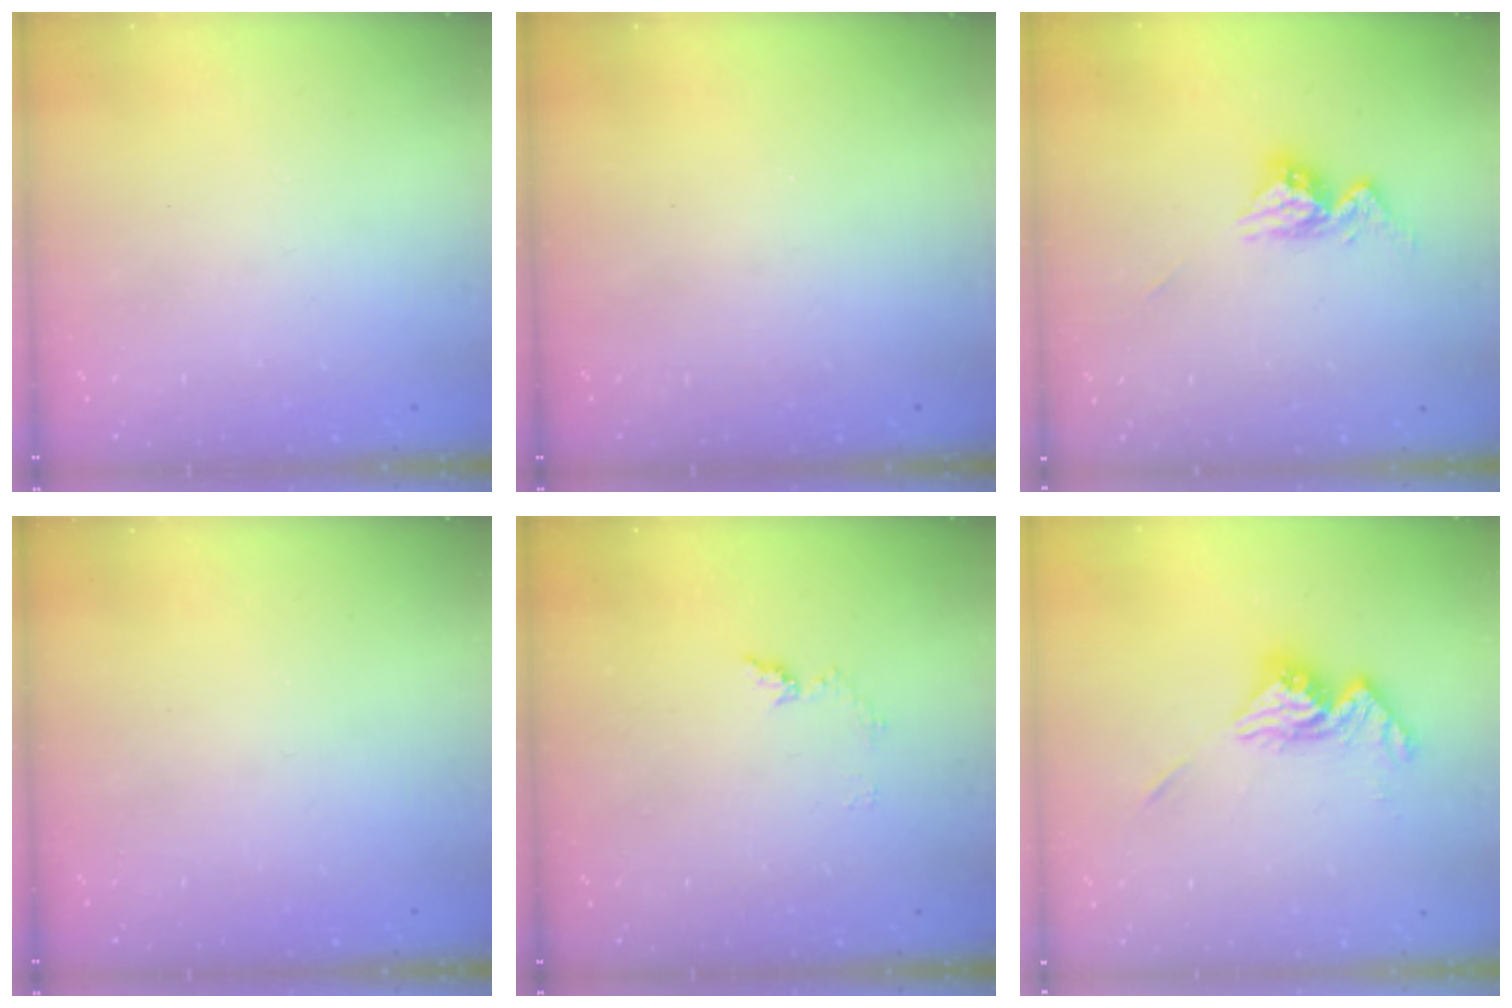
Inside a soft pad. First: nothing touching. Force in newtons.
{"total": 0.0}
{"total": 9.4, "press": 9.4, "slide": 0.8}
{"total": 0.0}
{"total": 6.4, "press": 6.4, "slide": 0.7}
{"total": 12.3, "press": 12.3, "slide": 1.3}